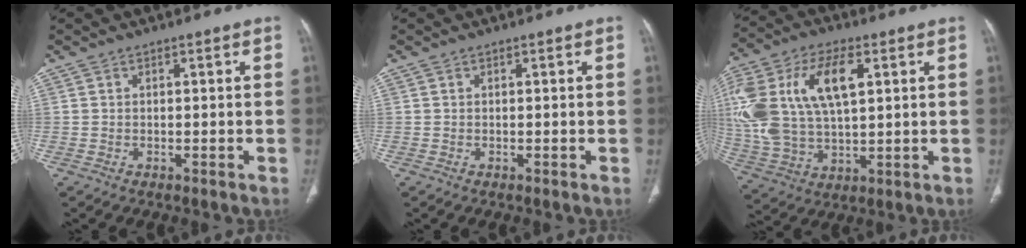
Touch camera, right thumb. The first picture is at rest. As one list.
[{"total": 0.0}, {"total": 23.5, "force": [6.1, 12.6, 18.8], "torque": [-0.422, 0.009, 0.116]}]